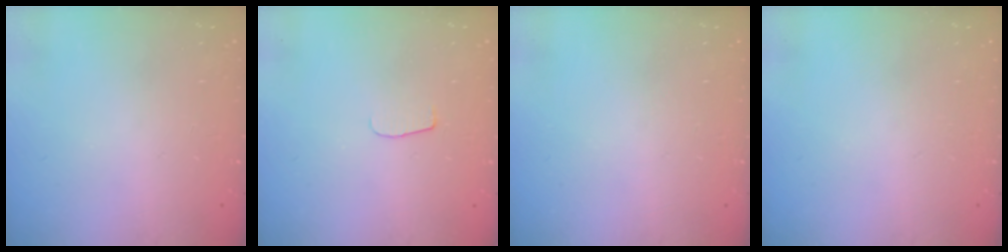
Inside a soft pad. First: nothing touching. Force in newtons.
{"total": 4.5, "press": 4.4, "slide": 0.5}
{"total": 0.0}
{"total": 0.0}